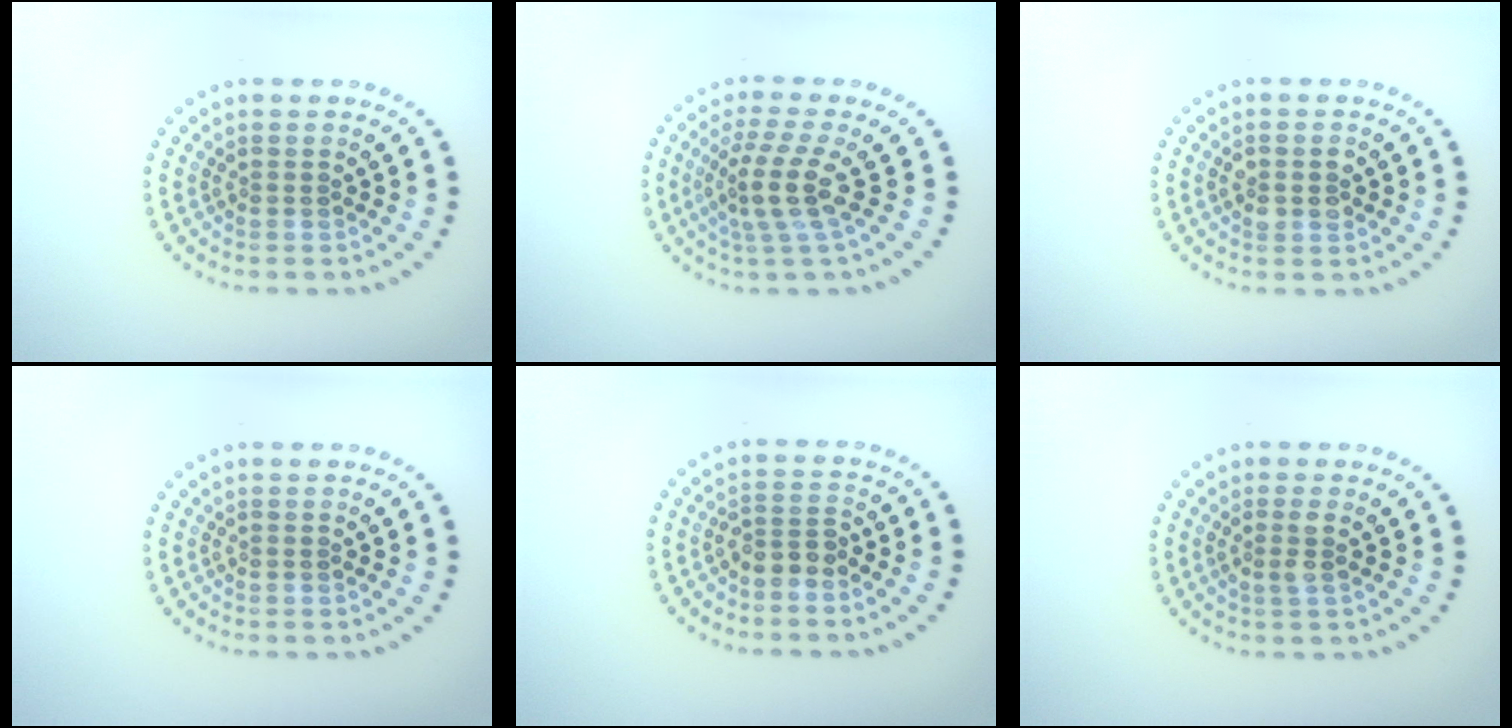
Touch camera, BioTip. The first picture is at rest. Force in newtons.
{"total": 3.7, "press": 2.8, "slide": 2.4}
{"total": 2.2, "press": 2.1, "slide": 0.1}
{"total": 0.0}
{"total": 2.0, "press": 1.6, "slide": 1.2}
{"total": 1.5, "press": 1.2, "slide": 0.8}